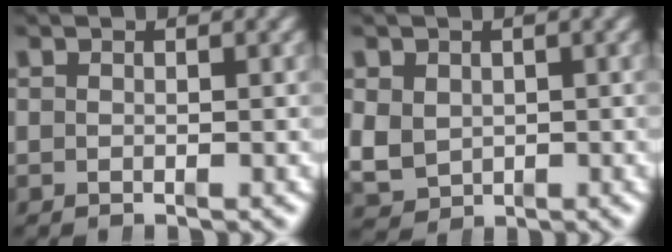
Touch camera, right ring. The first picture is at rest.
{"total": 4.6, "force": [-0.3, 4.1, 1.9], "torque": [-0.060, -0.030, 0.014]}